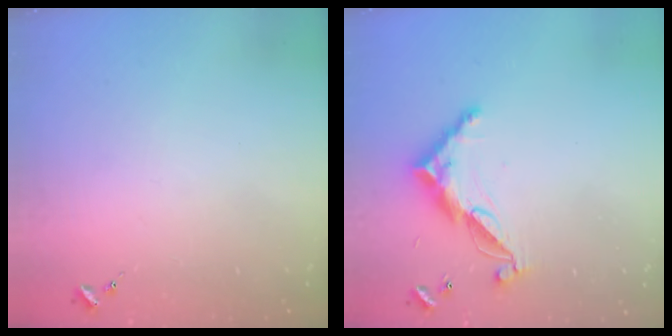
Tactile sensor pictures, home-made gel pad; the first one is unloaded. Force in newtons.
{"total": 11.6, "press": 11.6, "slide": 0.4}